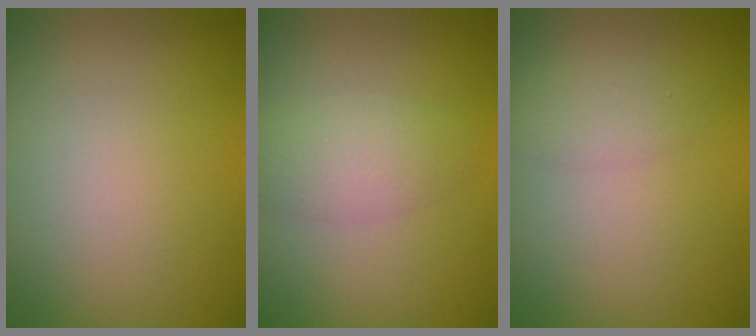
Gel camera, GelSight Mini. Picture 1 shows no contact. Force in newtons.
{"total": 2.7, "press": 2.7, "slide": 0.1}
{"total": 1.5, "press": 1.5, "slide": 0.1}